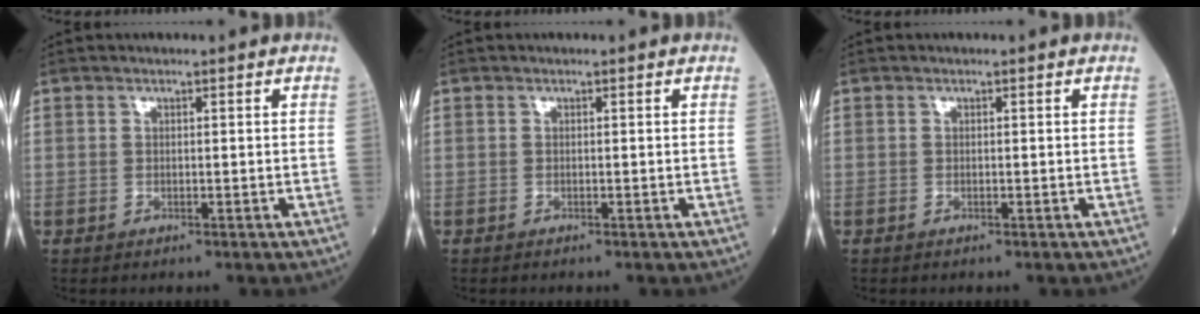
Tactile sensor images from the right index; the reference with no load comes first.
{"total": 0.0}
{"total": 0.0}